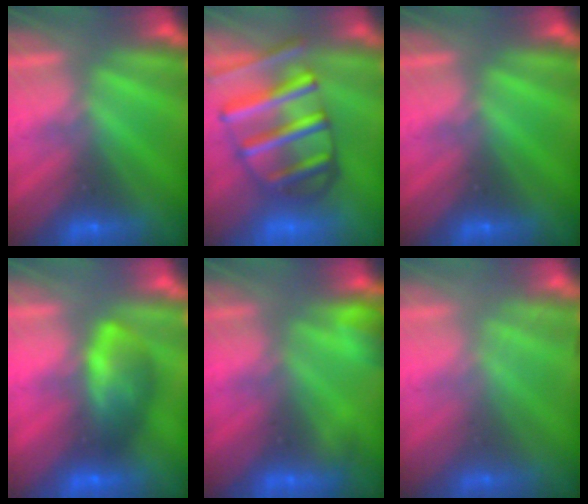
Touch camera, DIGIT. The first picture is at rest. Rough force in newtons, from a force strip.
{"total": 9.0}
{"total": 0.0}
{"total": 7.7}
{"total": 5.1}
{"total": 2.5}